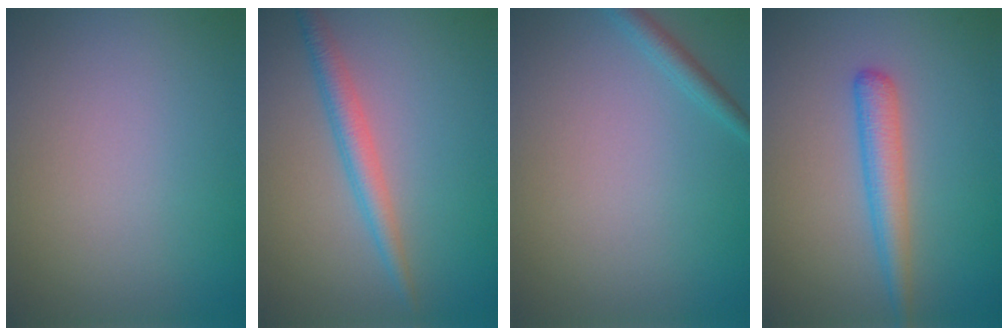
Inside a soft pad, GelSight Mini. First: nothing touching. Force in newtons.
{"total": 2.5, "press": 2.5, "slide": 0.1}
{"total": 1.4, "press": 1.4, "slide": 0.1}
{"total": 2.7, "press": 2.7, "slide": 0.1}